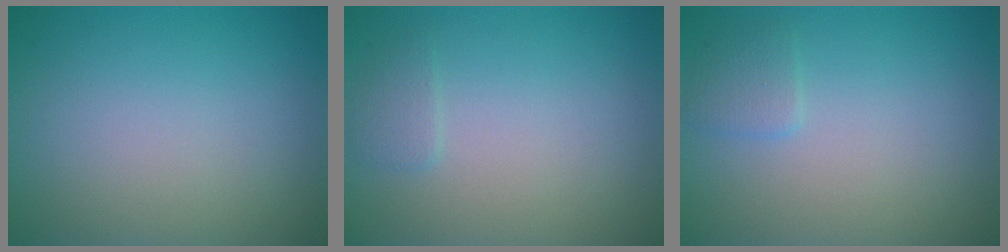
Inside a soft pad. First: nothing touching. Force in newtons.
{"total": 1.0, "press": 1.0, "slide": 0.1}
{"total": 1.2, "press": 1.2, "slide": 0.1}